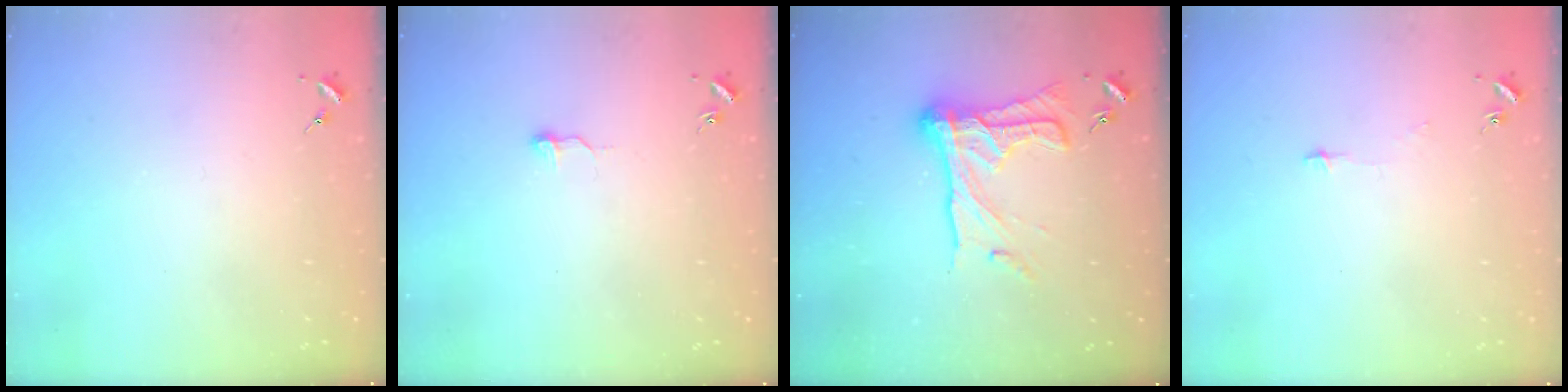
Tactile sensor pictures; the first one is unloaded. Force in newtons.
{"total": 4.6, "press": 4.5, "slide": 0.6}
{"total": 18.1, "press": 18.0, "slide": 1.3}
{"total": 3.6, "press": 3.6, "slide": 0.3}